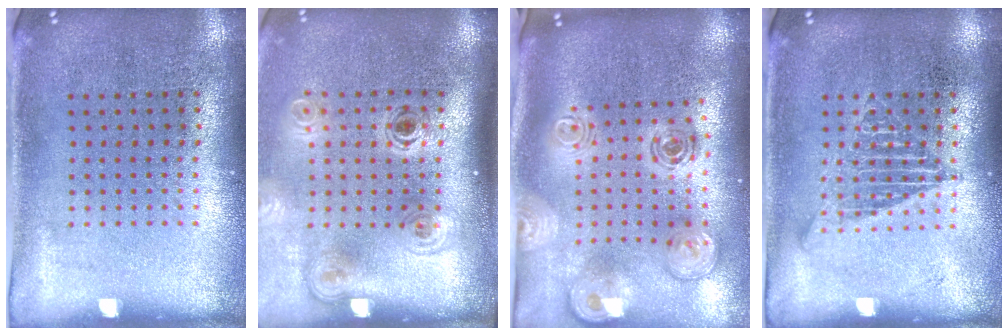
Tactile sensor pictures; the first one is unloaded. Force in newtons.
{"total": 2.0, "press": 1.3, "slide": 1.5}
{"total": 2.3, "press": 1.8, "slide": 1.4}
{"total": 1.7, "press": 1.7, "slide": 0.1}